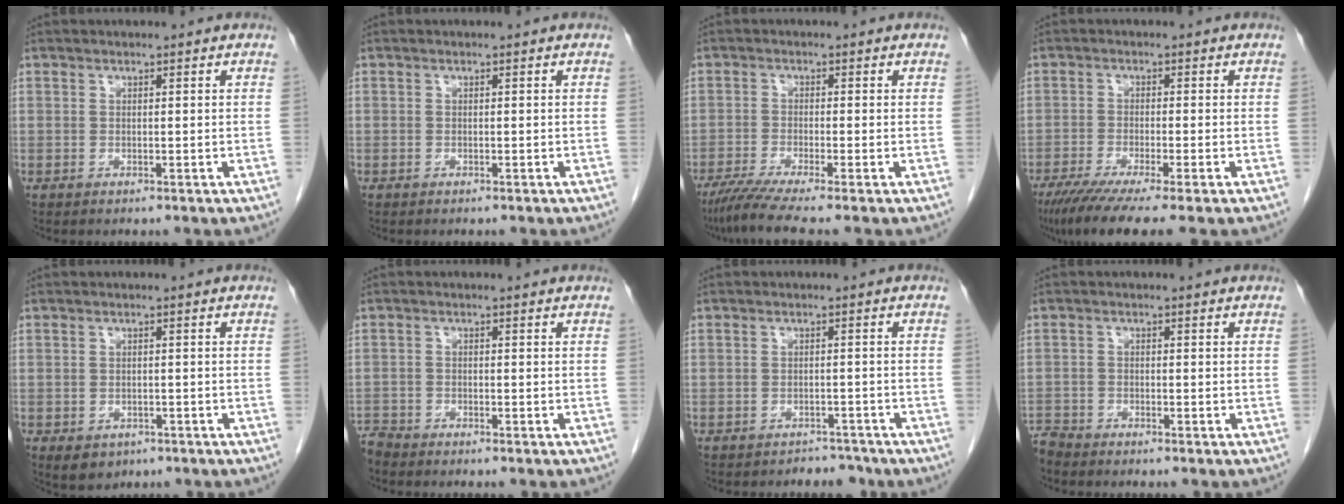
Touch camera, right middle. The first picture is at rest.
{"total": 0.0}
{"total": 5.7, "force": [-4.5, -1.0, 3.4], "torque": [-0.058, -0.021, -0.083]}
{"total": 9.4, "force": [-6.9, -0.1, 6.4], "torque": [-0.097, -0.024, -0.111]}
{"total": 3.7, "force": [-2.1, 2.7, 1.4], "torque": [-0.016, 0.000, -0.022]}
{"total": 1.9, "force": [-1.9, -0.2, 0.0], "torque": [0.003, -0.010, -0.037]}
{"total": 3.1, "force": [-2.8, 1.2, -0.6], "torque": [0.012, 0.002, -0.041]}
{"total": 2.2, "force": [-2.2, -0.2, -0.1], "torque": [0.002, -0.012, -0.043]}